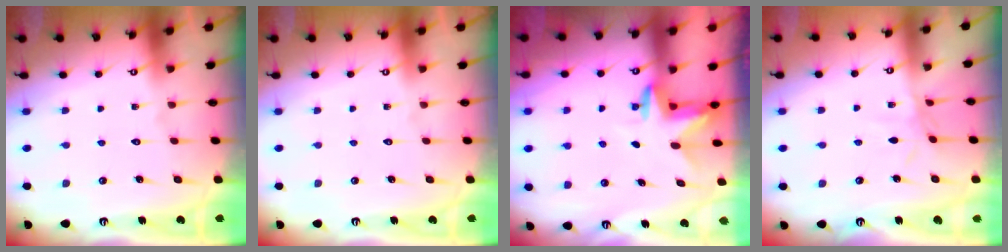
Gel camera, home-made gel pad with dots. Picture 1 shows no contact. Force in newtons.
{"total": 0.0}
{"total": 3.3, "press": 3.3, "slide": 0.3}
{"total": 3.7, "press": 3.6, "slide": 0.4}